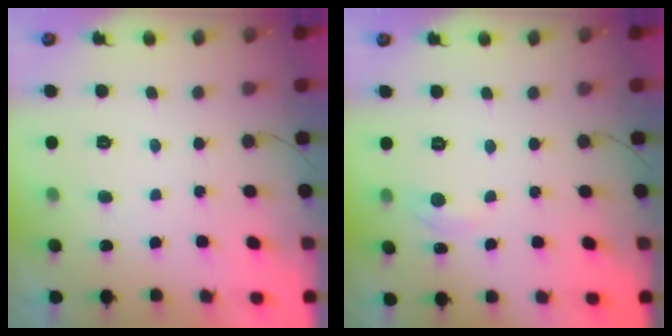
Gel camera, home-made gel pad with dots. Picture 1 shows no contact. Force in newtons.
{"total": 4.7, "press": 4.7, "slide": 0.6}